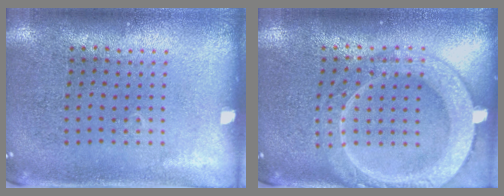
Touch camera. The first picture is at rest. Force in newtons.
{"total": 4.1, "press": 4.1, "slide": 0.6}